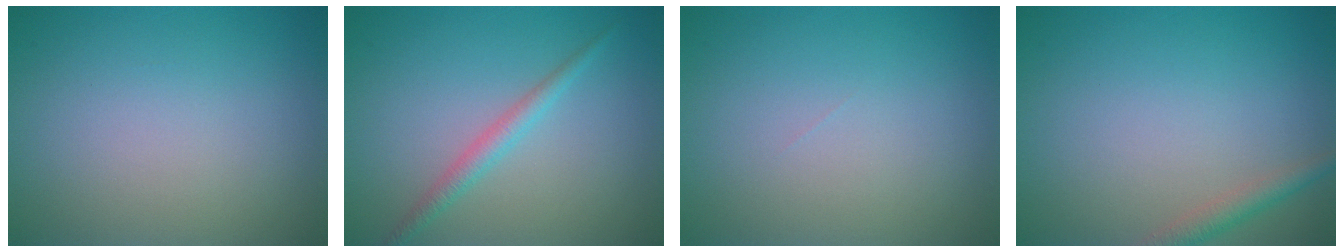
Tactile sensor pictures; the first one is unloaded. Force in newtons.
{"total": 1.8, "press": 1.8, "slide": 0.0}
{"total": 0.0}
{"total": 1.9, "press": 1.9, "slide": 0.0}